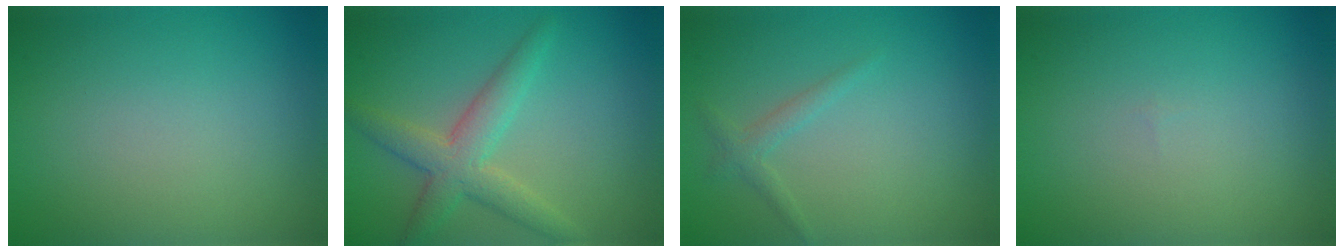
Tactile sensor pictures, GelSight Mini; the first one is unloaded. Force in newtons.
{"total": 4.1, "press": 4.1, "slide": 0.1}
{"total": 1.2, "press": 1.2, "slide": 0.1}
{"total": 0.0}